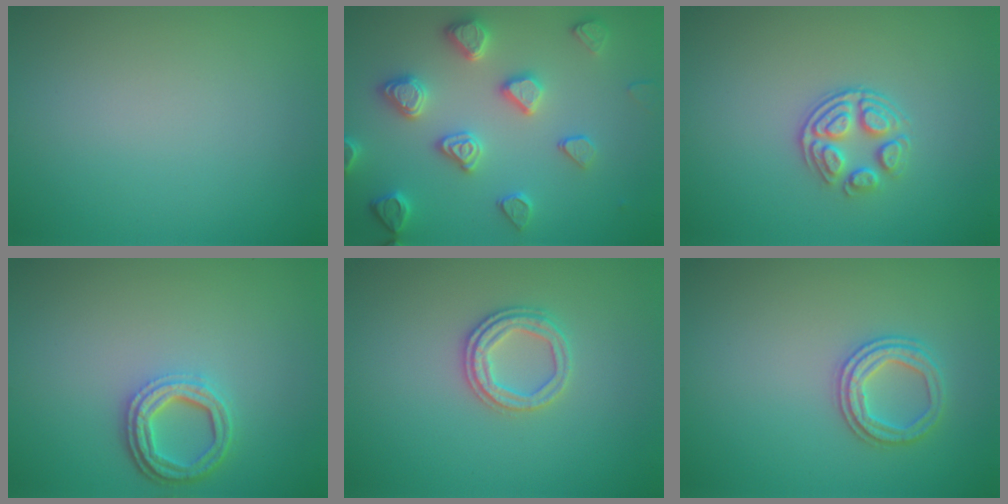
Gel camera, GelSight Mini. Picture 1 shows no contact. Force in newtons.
{"total": 4.5, "press": 4.2, "slide": 1.5}
{"total": 3.1, "press": 2.6, "slide": 1.8}
{"total": 3.6, "press": 2.8, "slide": 2.3}
{"total": 2.5, "press": 2.4, "slide": 0.6}
{"total": 2.5, "press": 2.4, "slide": 0.6}